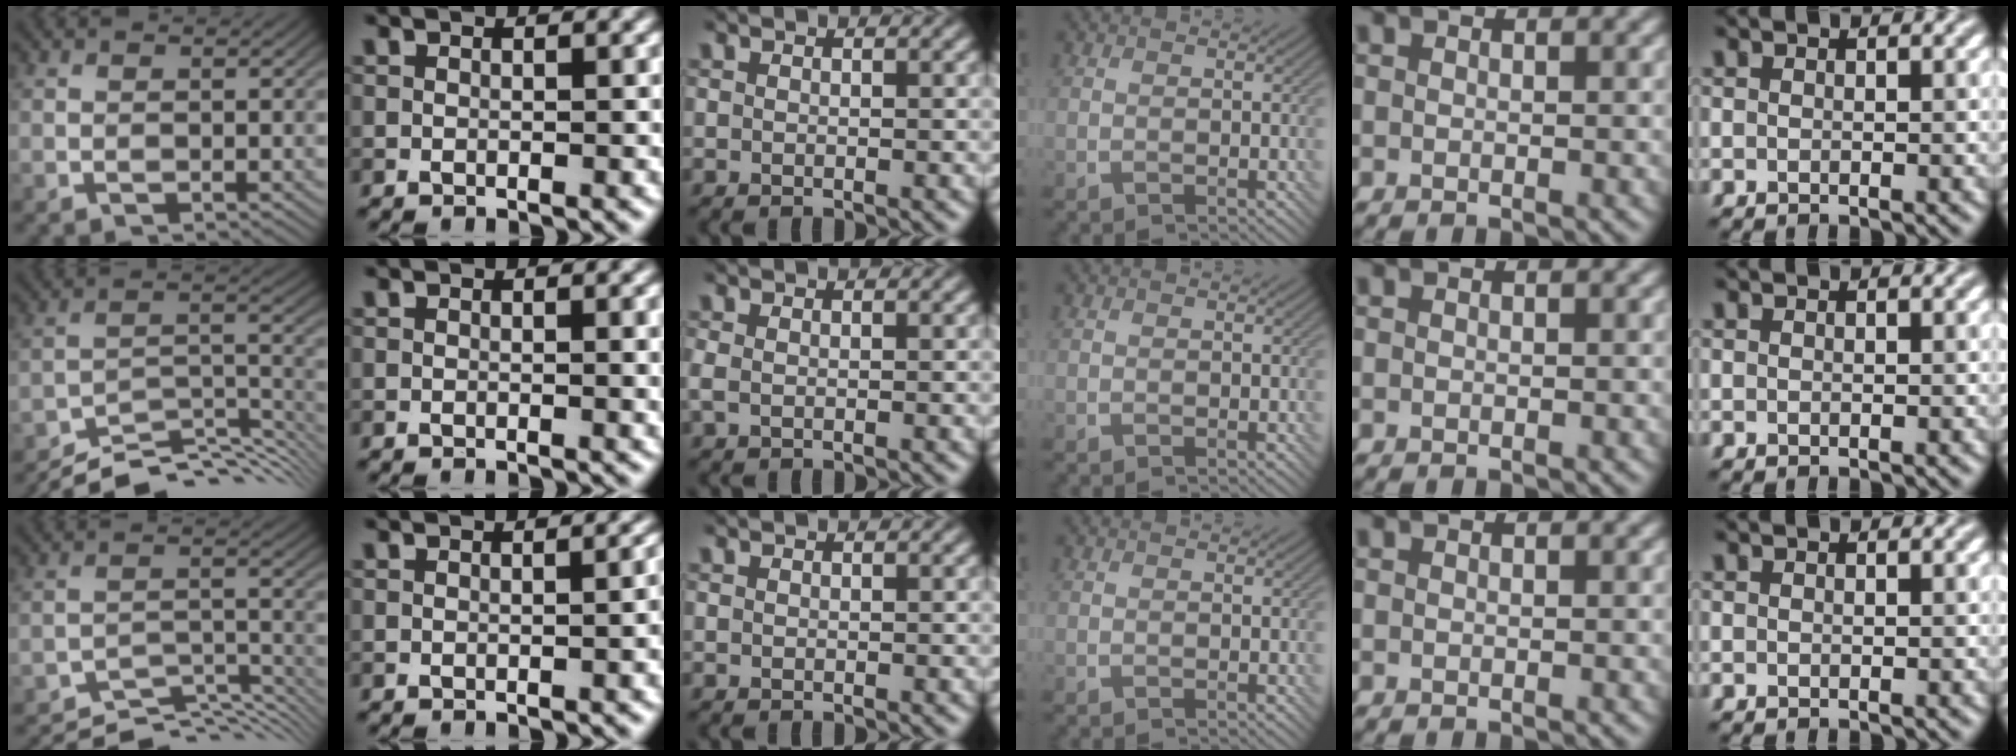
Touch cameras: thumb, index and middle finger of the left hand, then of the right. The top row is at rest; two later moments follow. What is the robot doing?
{"motion": "insert", "object": "bottle cap"}